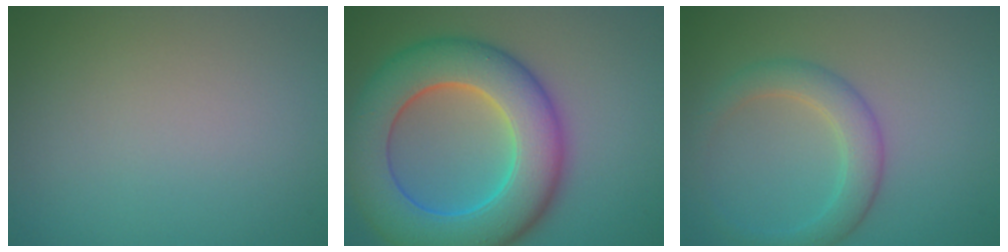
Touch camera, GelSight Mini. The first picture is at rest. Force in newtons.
{"total": 11.3, "press": 11.3, "slide": 0.3}
{"total": 3.3, "press": 3.3, "slide": 0.1}